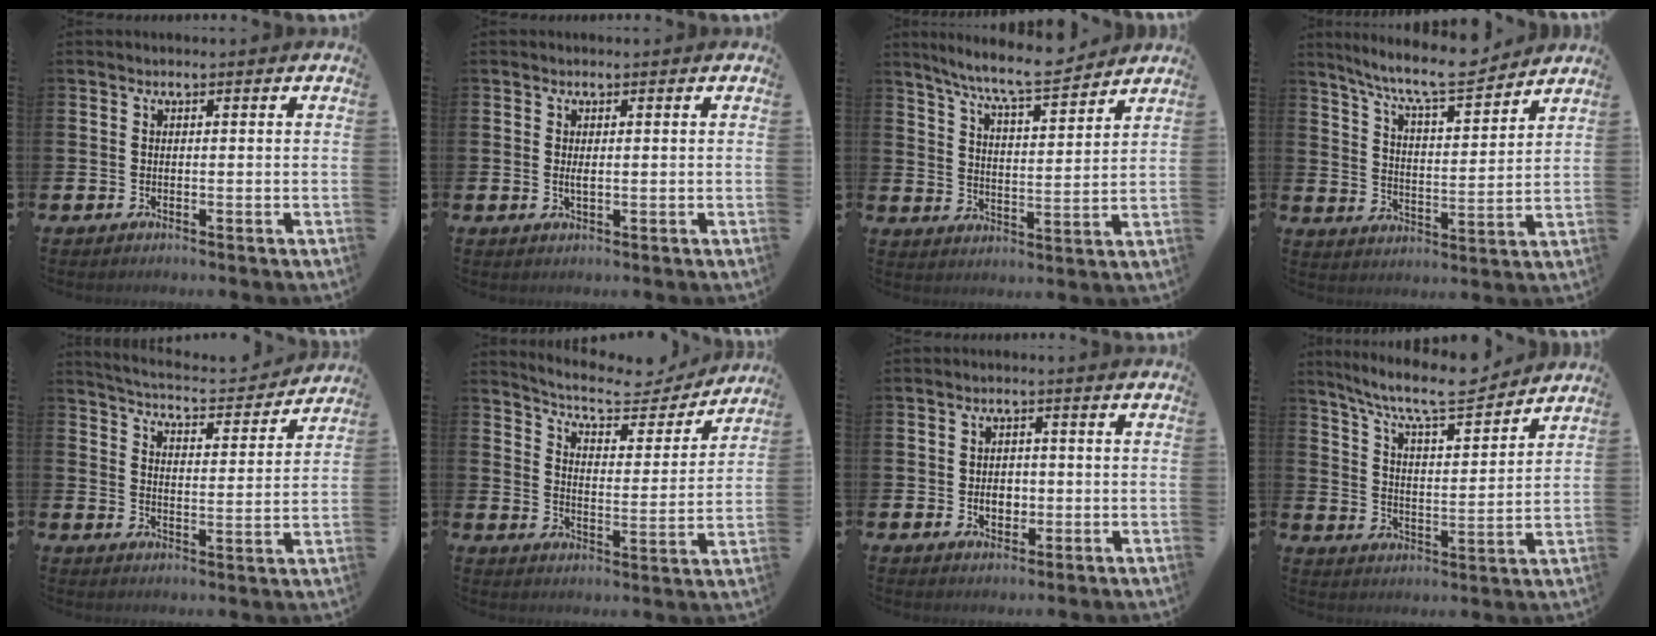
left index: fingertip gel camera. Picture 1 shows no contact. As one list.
[{"total": 1.2, "force": [0.2, 0.4, 1.1], "torque": [-0.018, 0.000, 0.002]}, {"total": 8.3, "force": [7.7, 0.3, 3.0], "torque": [-0.081, -0.046, 0.136]}, {"total": 9.5, "force": [8.6, 1.1, 3.8], "torque": [-0.102, -0.051, 0.152]}, {"total": 4.9, "force": [4.8, 0.4, 0.7], "torque": [-0.041, -0.038, 0.080]}, {"total": 7.6, "force": [7.1, 2.0, 2.1], "torque": [-0.066, -0.050, 0.120]}, {"total": 2.9, "force": [-0.4, 2.3, 1.8], "torque": [-0.019, -0.001, -0.015]}, {"total": 9.3, "force": [8.4, 1.2, 3.8], "torque": [-0.103, -0.050, 0.145]}]